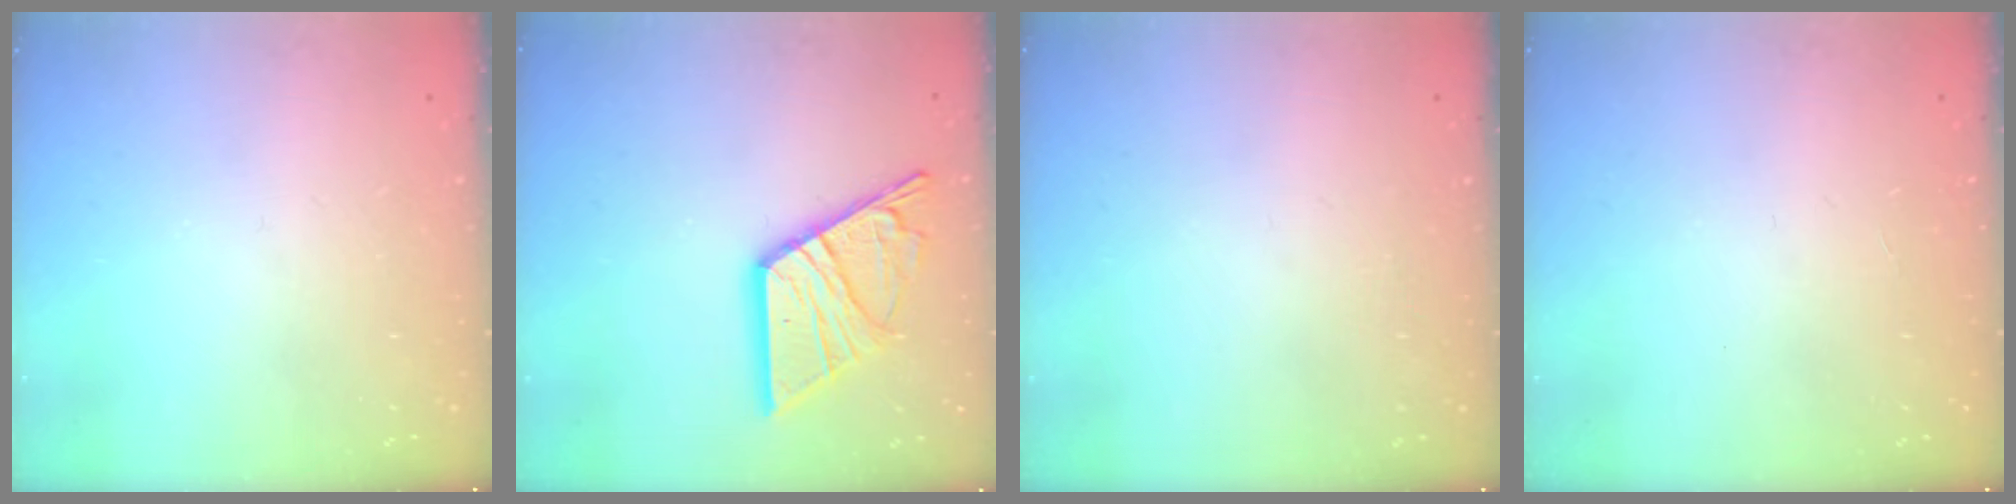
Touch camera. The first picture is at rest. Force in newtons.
{"total": 15.2, "press": 15.2, "slide": 1.2}
{"total": 0.0}
{"total": 0.0}